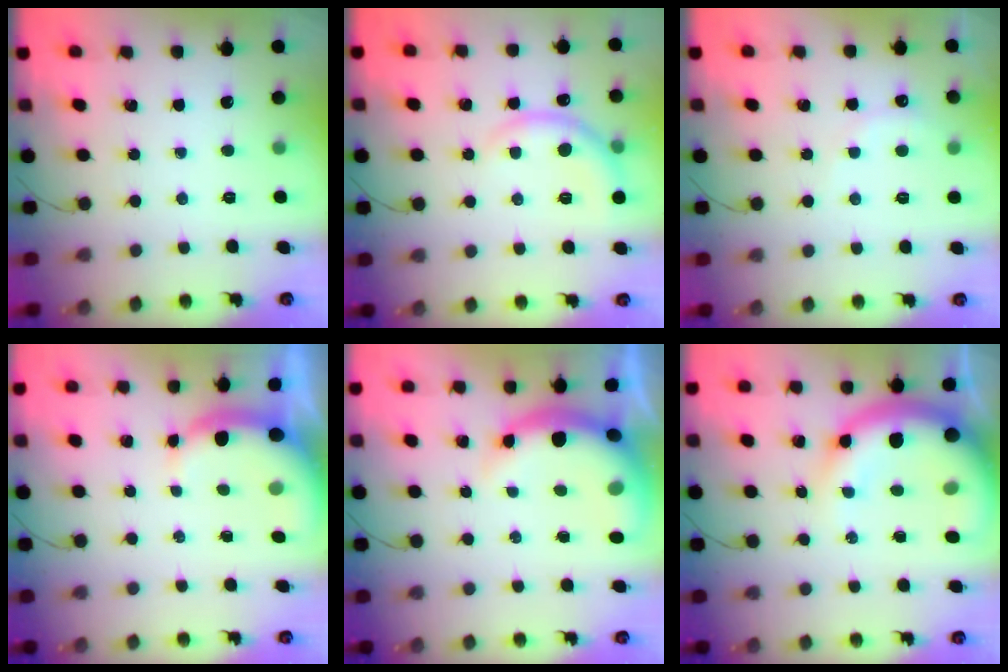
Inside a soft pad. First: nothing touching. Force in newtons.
{"total": 7.2, "press": 7.2, "slide": 0.3}
{"total": 6.8, "press": 6.7, "slide": 1.2}
{"total": 7.5, "press": 7.5, "slide": 0.7}
{"total": 10.3, "press": 9.9, "slide": 2.7}
{"total": 16.5, "press": 16.1, "slide": 3.8}